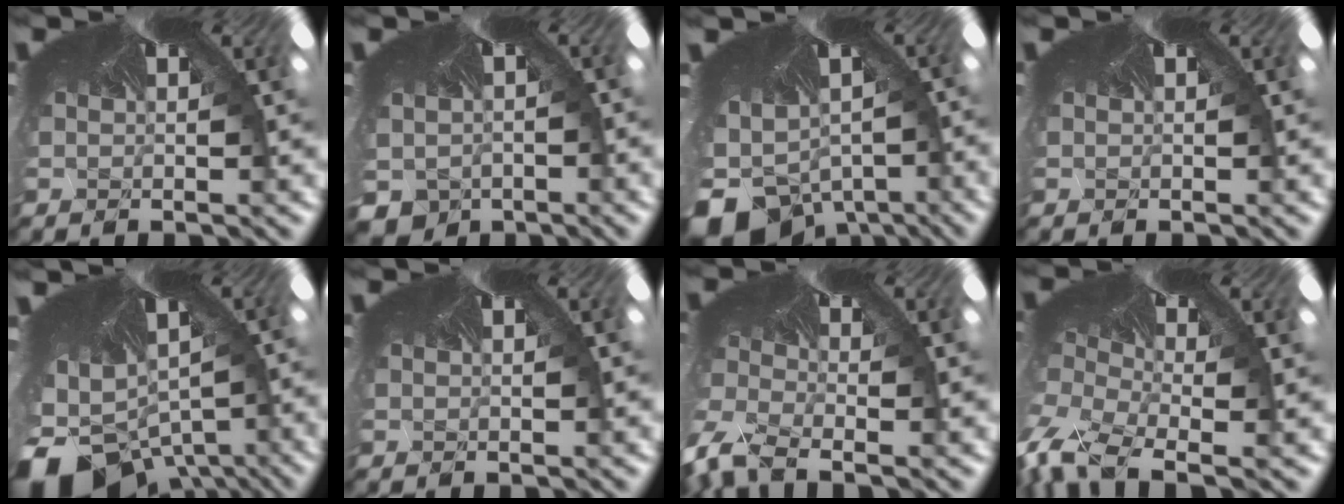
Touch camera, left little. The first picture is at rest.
{"total": 4.5, "force": [-3.0, 3.2, 0.7], "torque": [-0.052, -0.043, -0.013]}
{"total": 10.0, "force": [-9.8, 2.0, 0.1], "torque": [-0.016, -0.109, -0.122]}
{"total": 0.0}
{"total": 10.0, "force": [-9.4, 3.1, 1.0], "torque": [-0.041, -0.121, -0.112]}
{"total": 0.0}
{"total": 7.7, "force": [-7.3, 1.0, 2.3], "torque": [-0.103, -0.092, -0.088]}
{"total": 10.0, "force": [-9.8, 0.9, 2.0], "torque": [-0.099, -0.095, -0.136]}